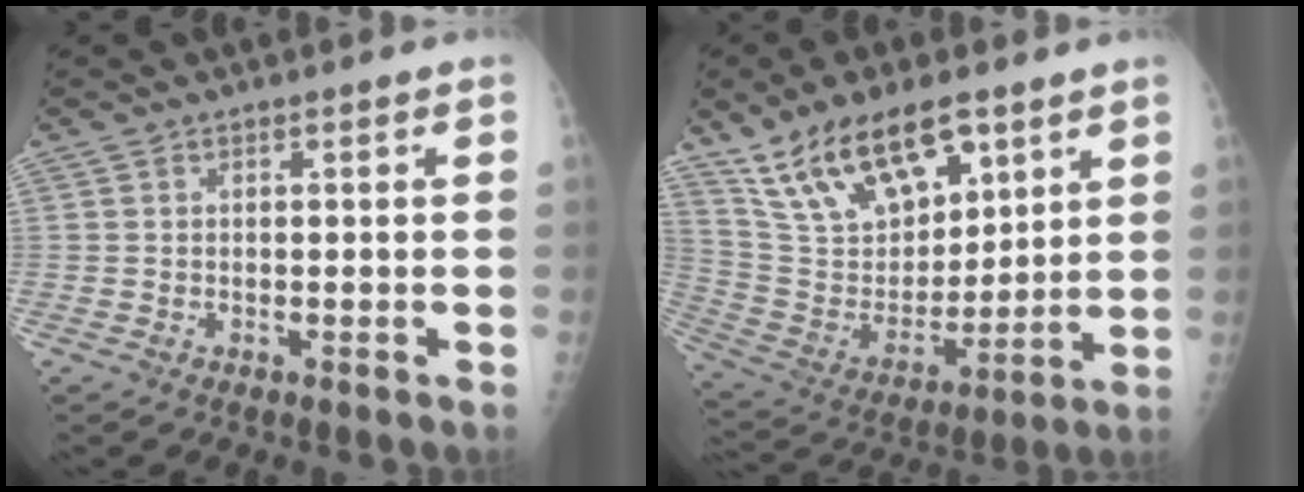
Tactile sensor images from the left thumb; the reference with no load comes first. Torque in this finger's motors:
{"motor_torque": [0.41, 0.42, 1.51, -1.26, 0.35]}